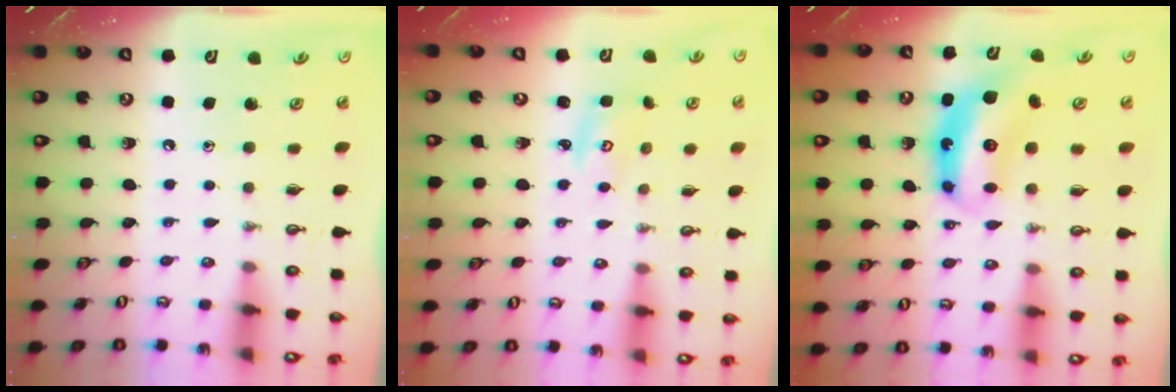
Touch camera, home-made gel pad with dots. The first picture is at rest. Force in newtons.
{"total": 2.8, "press": 2.8, "slide": 0.3}
{"total": 8.1, "press": 8.1, "slide": 0.8}